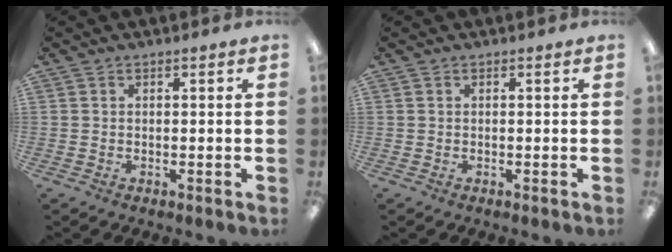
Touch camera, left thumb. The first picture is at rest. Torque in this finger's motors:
{"motor_torque": [-0.03, -0.02, 0.20, -0.20, 0.00]}